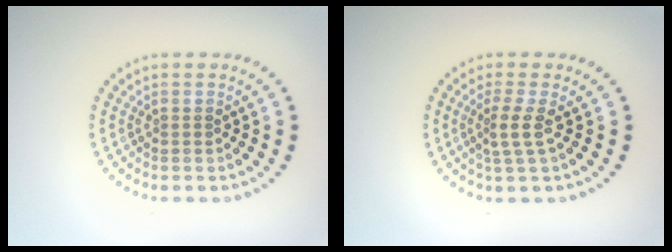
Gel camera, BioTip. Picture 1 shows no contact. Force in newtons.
{"total": 2.0, "press": 1.4, "slide": 1.5}